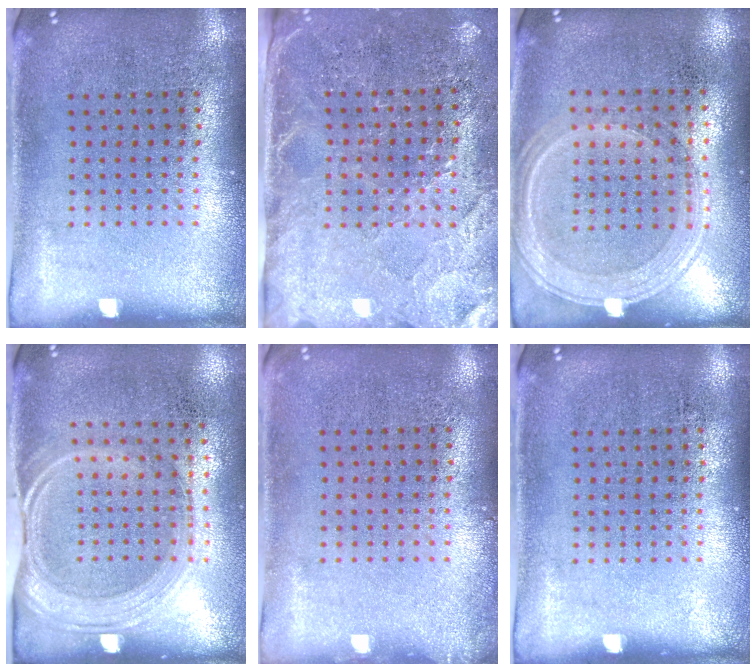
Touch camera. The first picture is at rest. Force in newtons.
{"total": 2.9, "press": 2.6, "slide": 1.2}
{"total": 1.2, "press": 1.2, "slide": 0.4}
{"total": 1.6, "press": 1.4, "slide": 0.9}
{"total": 0.7, "press": 0.7, "slide": 0.1}
{"total": 0.0}